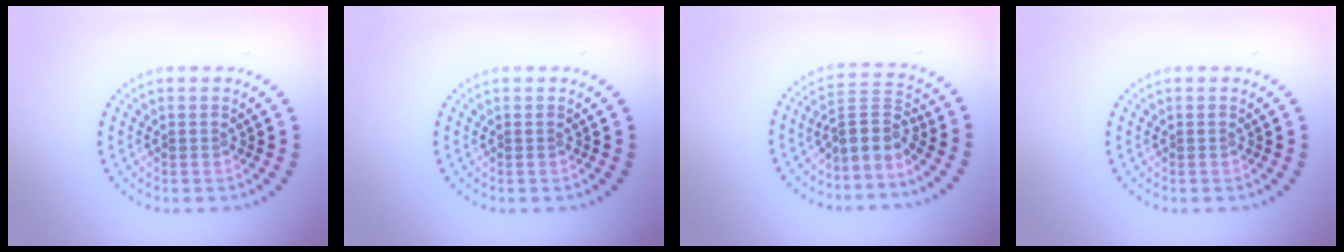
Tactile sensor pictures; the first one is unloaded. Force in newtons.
{"total": 0.0}
{"total": 3.0, "press": 2.1, "slide": 2.2}
{"total": 0.0}